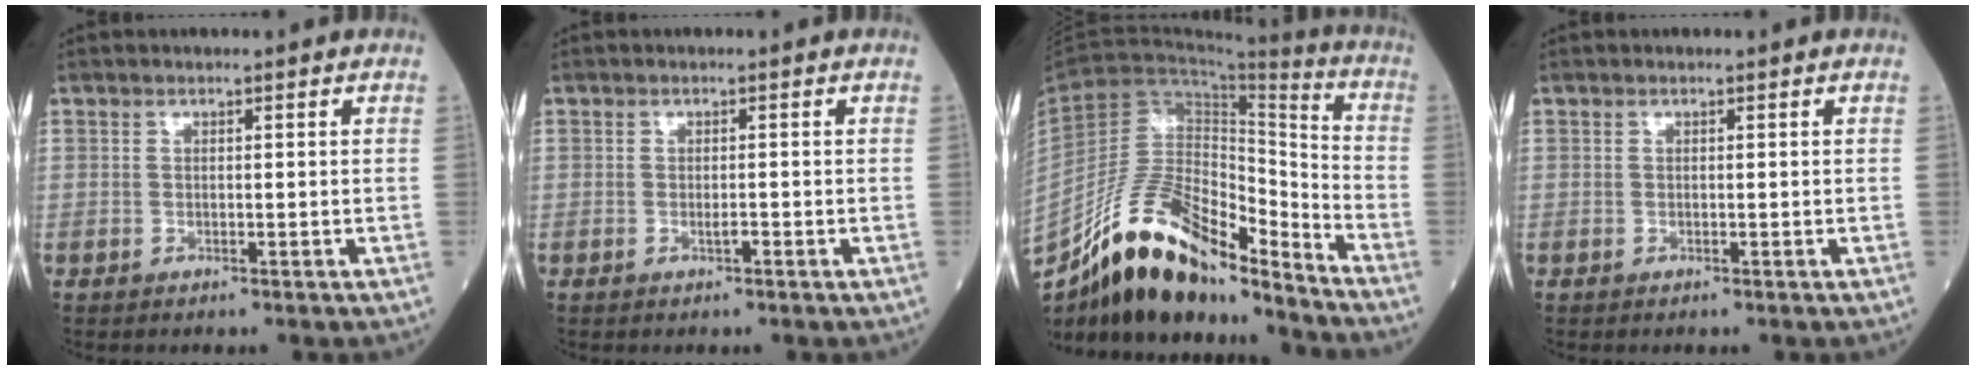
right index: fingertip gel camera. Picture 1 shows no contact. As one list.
[{"total": 0.8, "force": [-0.4, 0.1, 0.7], "torque": [-0.015, 0.000, -0.006]}, {"total": 19.5, "force": [-15.3, 5.7, 10.5], "torque": [-0.187, 0.030, -0.268]}, {"total": 0.0}]